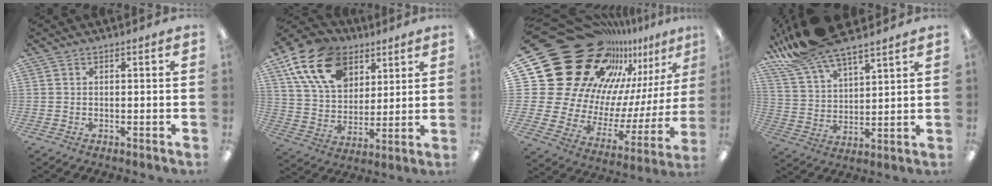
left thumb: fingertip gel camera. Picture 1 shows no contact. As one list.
[{"total": 17.8, "force": [9.8, 11.7, 9.2], "torque": [-0.170, -0.025, 0.185]}, {"total": 27.8, "force": [19.0, 16.7, 11.5], "torque": [-0.157, -0.177, 0.388]}, {"total": 14.3, "force": [12.3, 3.3, 6.4], "torque": [-0.159, -0.055, 0.227]}]